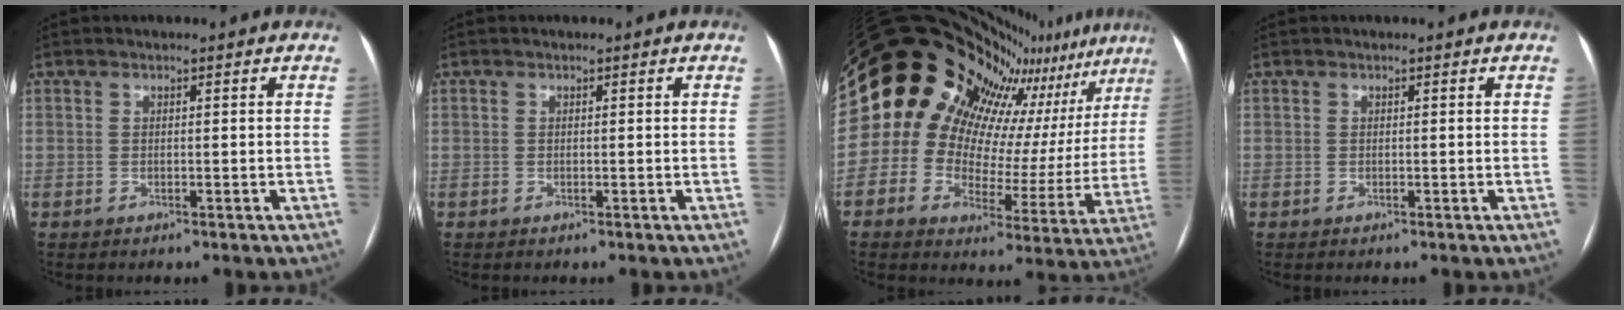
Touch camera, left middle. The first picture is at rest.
{"total": 0.0}
{"total": 17.0, "force": [13.1, 6.4, 8.7], "torque": [-0.133, -0.005, 0.154]}
{"total": 0.0}